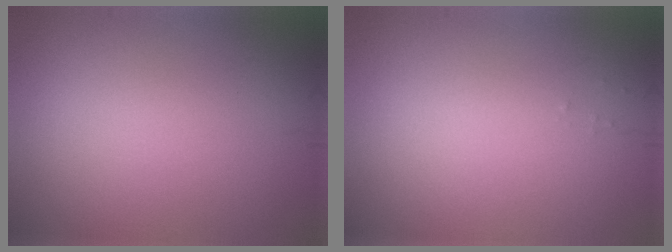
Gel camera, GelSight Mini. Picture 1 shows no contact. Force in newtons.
{"total": 0.0}